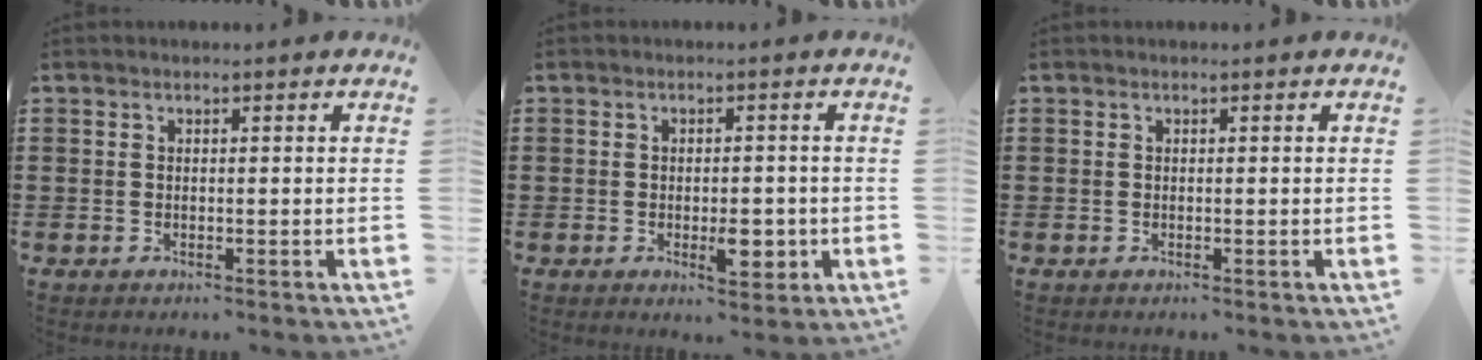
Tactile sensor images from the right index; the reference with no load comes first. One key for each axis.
{"total": 5.0, "fx": -1.2, "fy": 2.1, "fz": 4.3, "tx": -0.064, "ty": 0.003, "tz": -0.019}
{"total": 0.0}